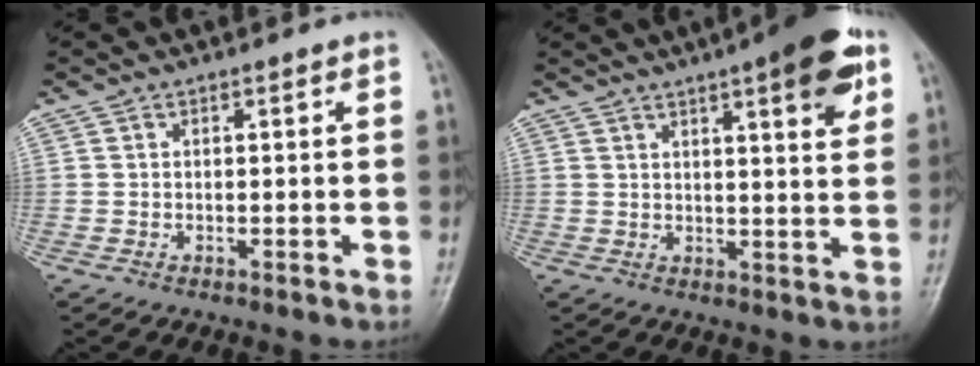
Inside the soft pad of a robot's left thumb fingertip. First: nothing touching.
{"total": 11.5, "force": [6.0, 2.7, 9.5], "torque": [-0.109, -0.017, 0.073]}